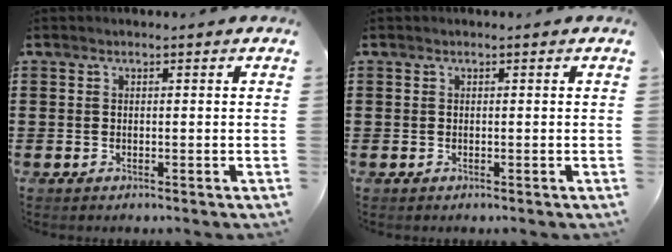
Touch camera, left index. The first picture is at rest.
{"total": 0.0}